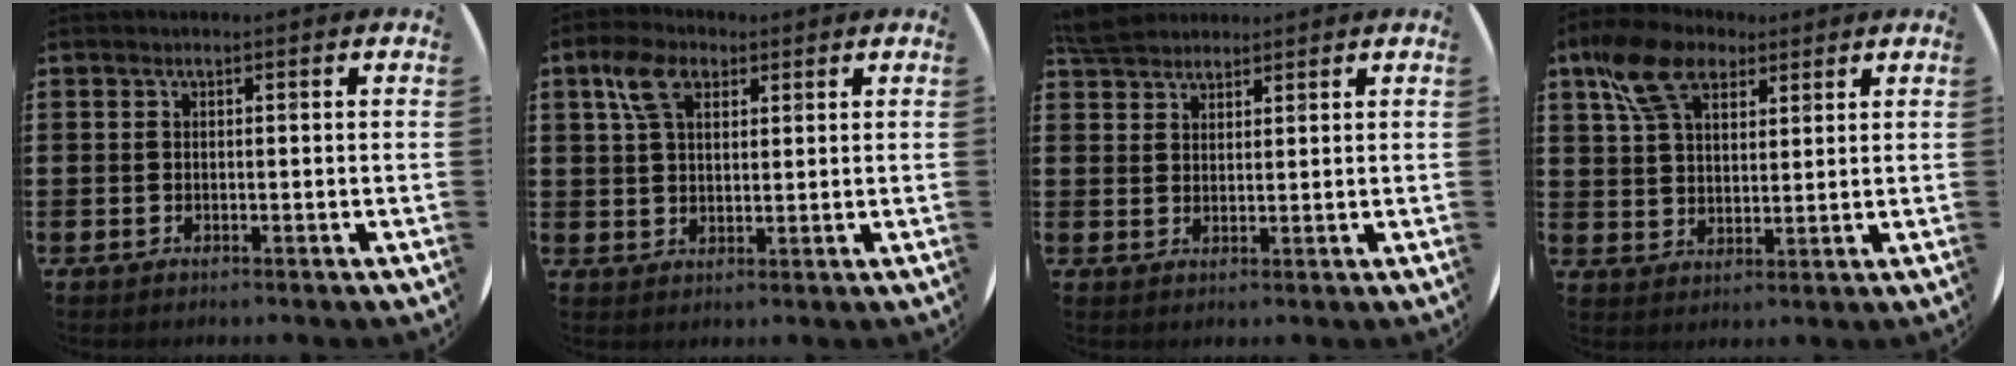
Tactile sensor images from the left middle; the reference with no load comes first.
{"total": 5.6, "force": [3.3, 3.3, 3.2], "torque": [-0.075, 0.013, 0.060]}
{"total": 4.4, "force": [4.0, 1.4, 1.2], "torque": [-0.025, -0.004, 0.077]}
{"total": 9.2, "force": [5.8, 5.2, 4.9], "torque": [-0.109, 0.004, 0.108]}